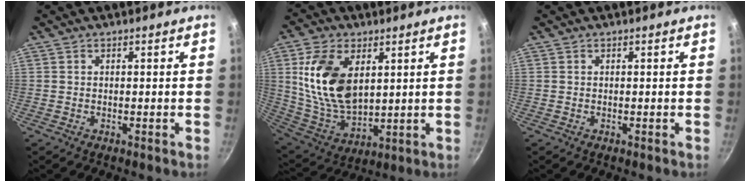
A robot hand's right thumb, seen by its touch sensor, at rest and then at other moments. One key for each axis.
{"total": 17.0, "fx": 4.5, "fy": 10.1, "fz": 12.8, "tx": -0.227, "ty": -0.029, "tz": 0.100}
{"total": 0.0}